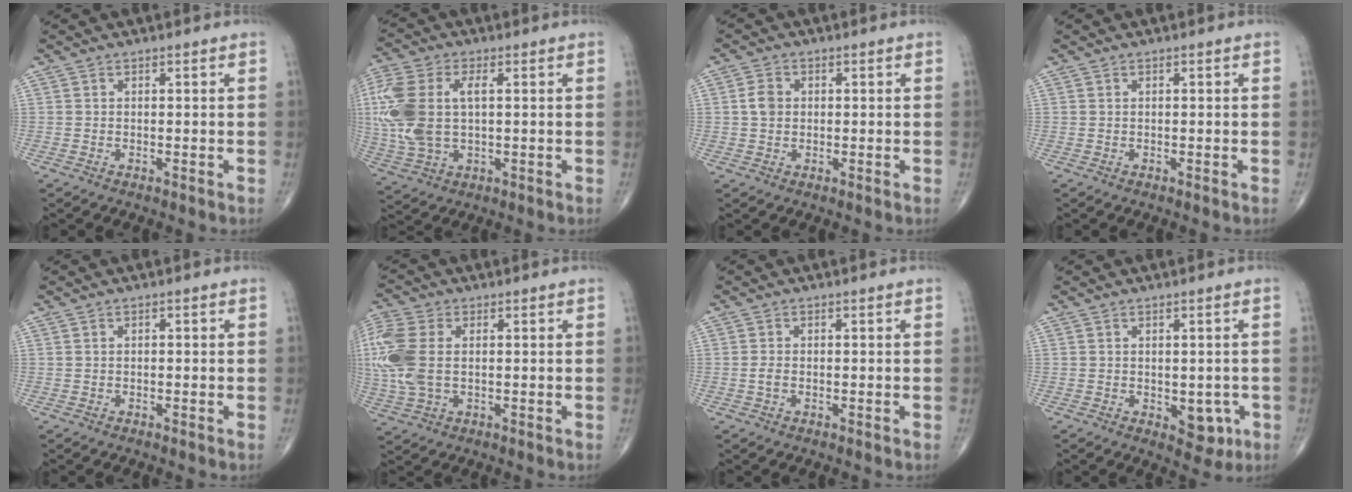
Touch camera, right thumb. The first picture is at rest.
{"total": 15.9, "force": [1.6, 9.0, 13.1], "torque": [-0.328, 0.009, 0.035]}
{"total": 3.2, "force": [0.2, 2.5, 1.9], "torque": [-0.031, 0.004, 0.001]}
{"total": 0.0}
{"total": 0.0}
{"total": 12.3, "force": [0.8, 7.6, 9.7], "torque": [-0.263, 0.011, 0.019]}
{"total": 1.4, "force": [-0.3, 0.8, 1.1], "torque": [-0.026, 0.001, -0.005]}
{"total": 5.0, "force": [-1.3, 3.1, 3.7], "torque": [-0.014, -0.003, -0.008]}